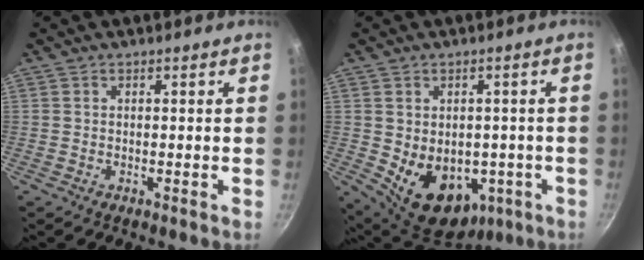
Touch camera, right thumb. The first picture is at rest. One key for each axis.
{"total": 14.1, "fx": -2.9, "fy": 10.2, "fz": 9.2, "tx": -0.103, "ty": -0.006, "tz": -0.009}